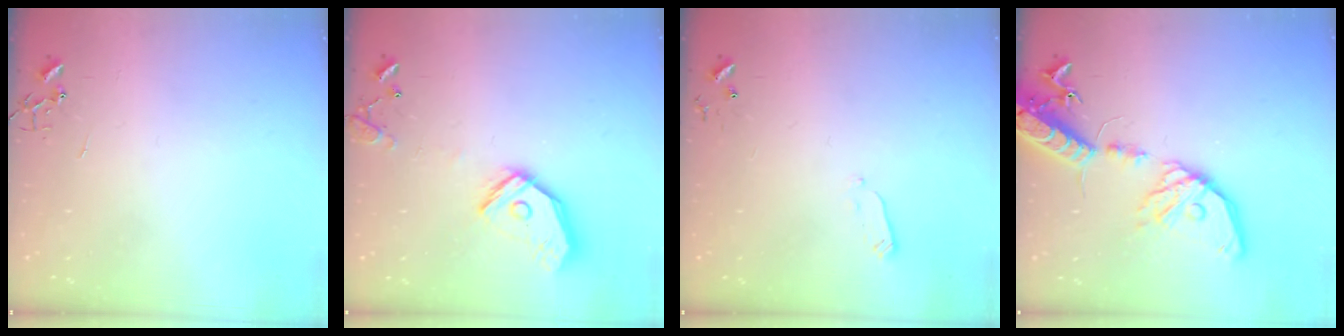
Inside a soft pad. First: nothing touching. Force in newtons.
{"total": 15.9, "press": 15.7, "slide": 2.6}
{"total": 2.4, "press": 2.3, "slide": 0.4}
{"total": 19.5, "press": 19.2, "slide": 3.6}